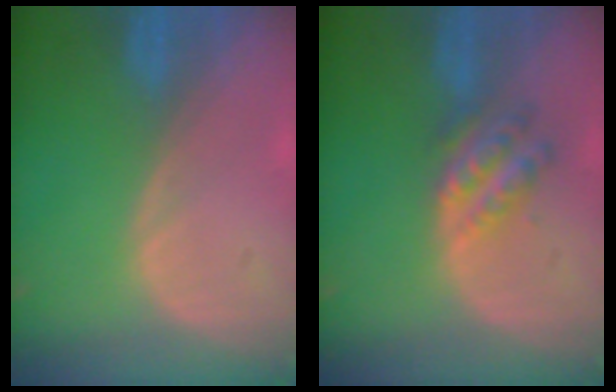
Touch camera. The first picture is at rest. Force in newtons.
{"total": 5.4, "press": 5.0, "slide": 2.2}